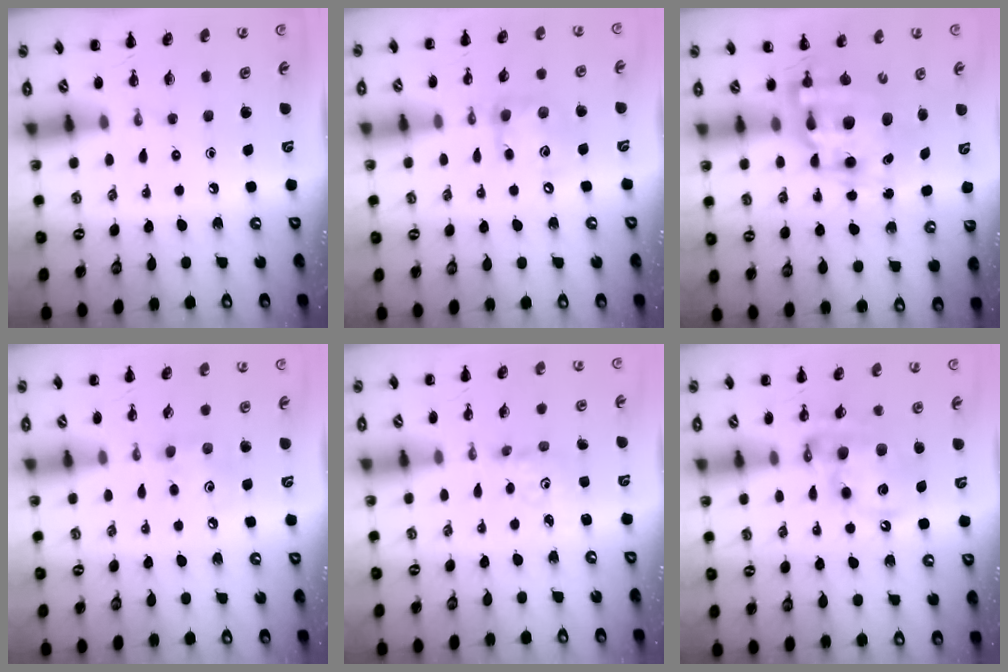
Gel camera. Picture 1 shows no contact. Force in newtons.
{"total": 10.8, "press": 10.6, "slide": 1.6}
{"total": 10.1, "press": 9.8, "slide": 2.6}
{"total": 3.8, "press": 3.7, "slide": 0.8}
{"total": 1.8, "press": 1.8, "slide": 0.5}
{"total": 12.9, "press": 12.6, "slide": 2.9}